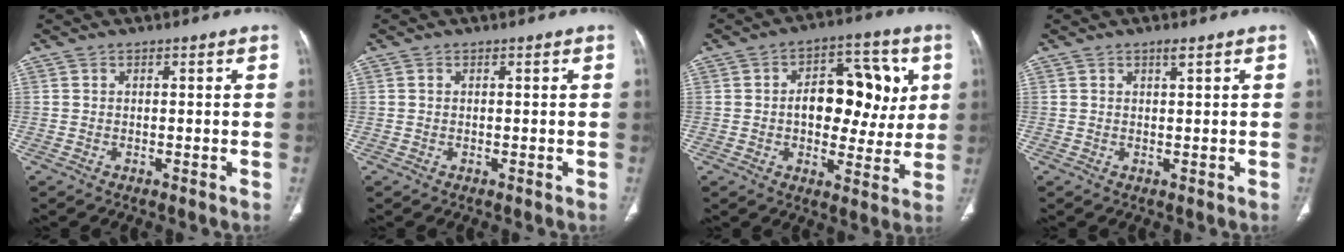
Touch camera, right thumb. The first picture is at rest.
{"total": 0.0}
{"total": 15.2, "force": [2.0, 9.5, 11.7], "torque": [-0.112, 0.017, 0.027]}
{"total": 1.2, "force": [0.8, 0.0, 0.9], "torque": [-0.016, -0.006, 0.013]}